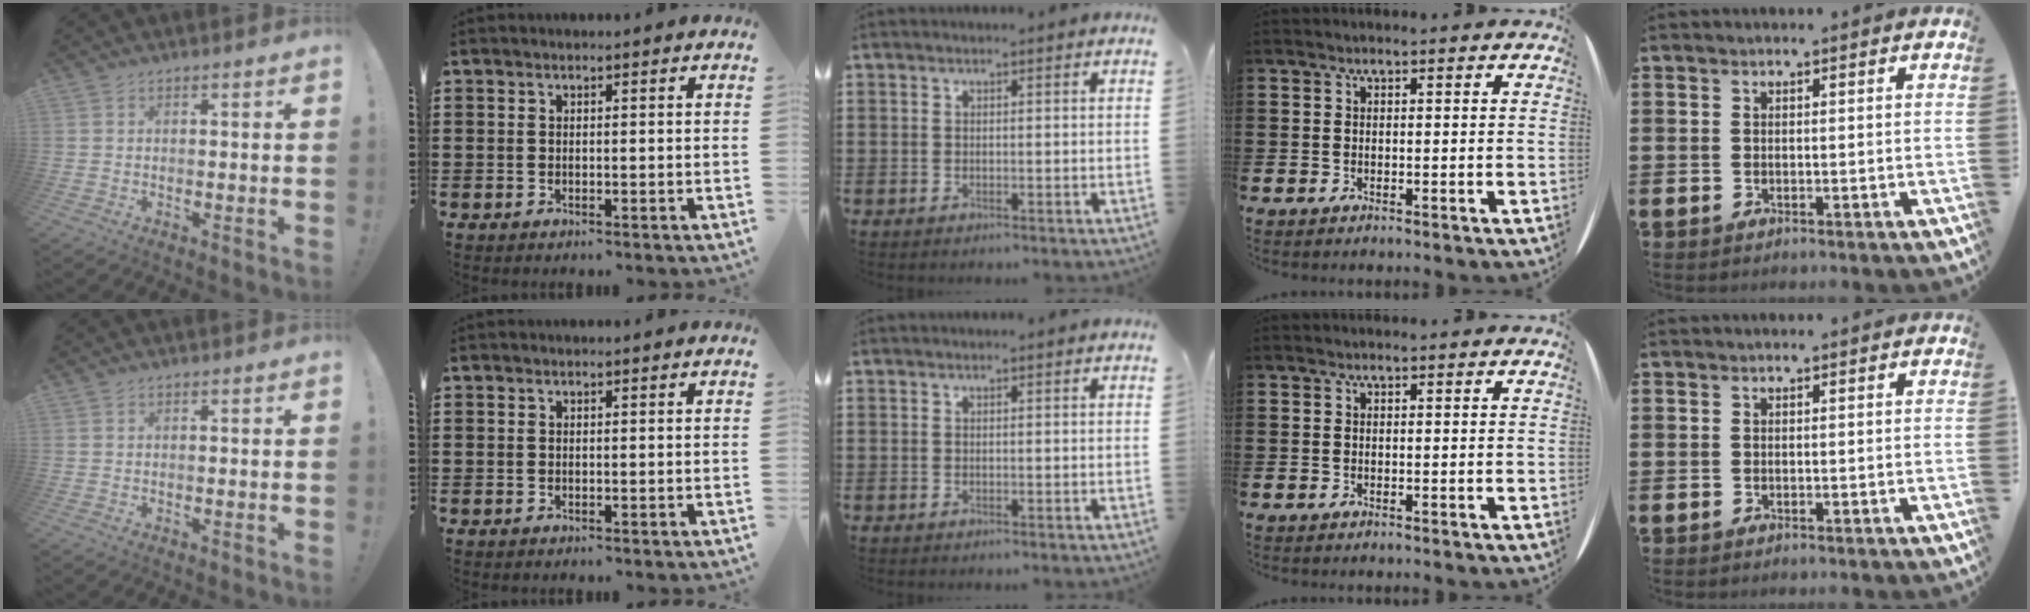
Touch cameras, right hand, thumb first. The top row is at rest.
{}